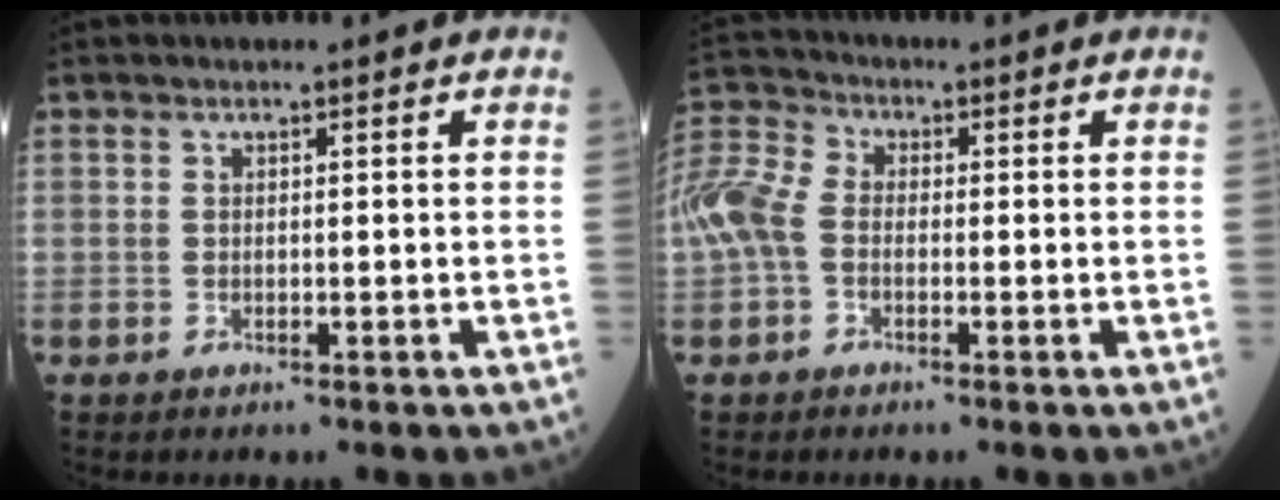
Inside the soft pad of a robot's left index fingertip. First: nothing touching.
{"total": 8.5, "force": [-0.9, 5.8, 6.2], "torque": [-0.158, 0.023, -0.029]}